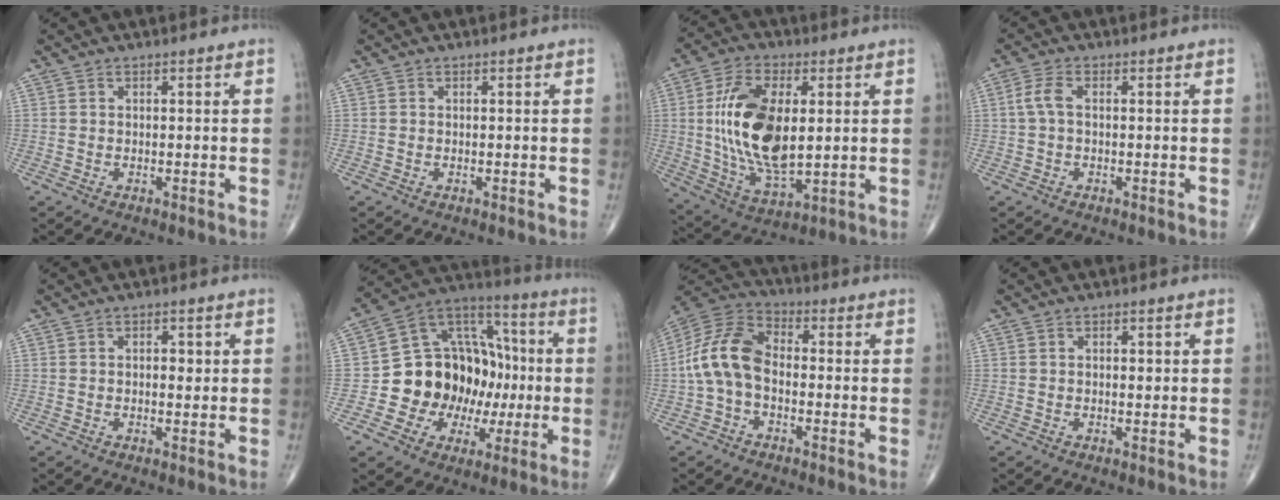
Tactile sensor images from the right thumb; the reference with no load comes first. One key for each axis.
{"total": 0.0}
{"total": 18.2, "fx": 2.0, "fy": 9.1, "fz": 15.7, "tx": -0.295, "ty": -0.015, "tz": 0.043}
{"total": 3.2, "fx": 0.1, "fy": 1.6, "fz": 2.8, "tx": -0.070, "ty": 0.007, "tz": -0.002}
{"total": 2.2, "fx": 0.3, "fy": 1.2, "fz": 1.8, "tx": -0.022, "ty": 0.002, "tz": 0.001}
{"total": 20.5, "fx": -2.0, "fy": 16.2, "fz": 12.5, "tx": -0.140, "ty": 0.044, "tz": -0.025}
{"total": 11.6, "fx": -1.4, "fy": 7.3, "fz": 8.9, "tx": -0.177, "ty": 0.035, "tz": -0.040}
{"total": 1.4, "fx": 0.2, "fy": 0.7, "fz": 1.2, "tx": -0.018, "ty": 0.000, "tz": 0.002}